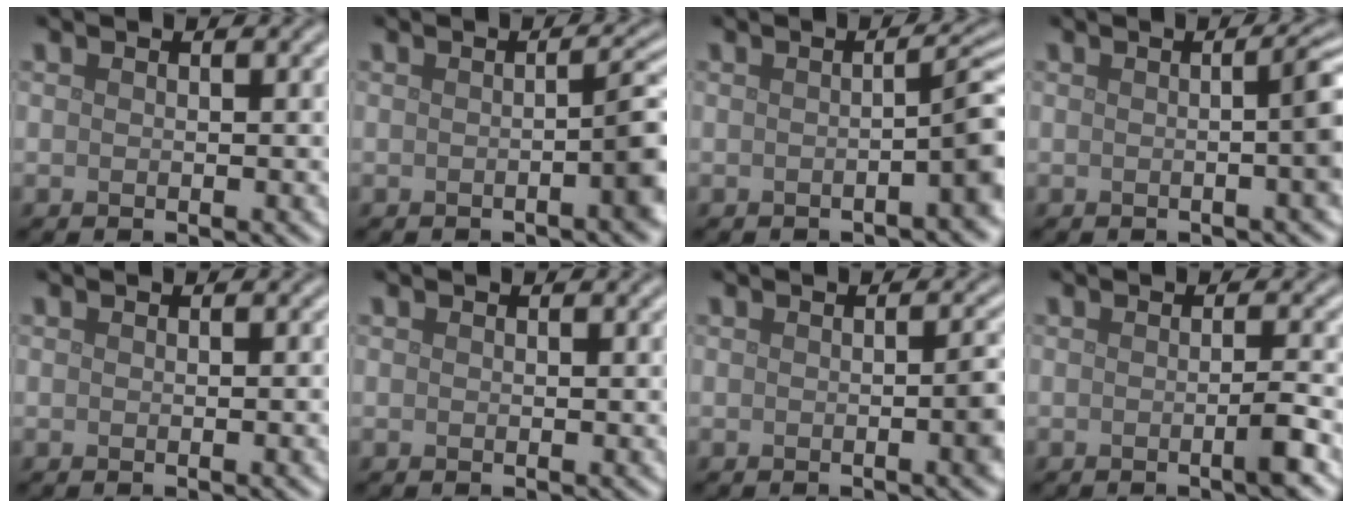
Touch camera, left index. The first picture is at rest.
{"total": 3.1, "force": [-0.5, 0.6, 3.0], "torque": [-0.032, 0.009, -0.012]}
{"total": 3.4, "force": [-1.0, 0.7, 3.2], "torque": [-0.033, 0.013, -0.021]}
{"total": 3.8, "force": [-0.1, 0.8, 3.7], "torque": [-0.037, 0.010, -0.005]}
{"total": 1.0, "force": [-0.1, 0.2, 0.9], "torque": [-0.009, 0.002, -0.001]}
{"total": 0.0}
{"total": 2.1, "force": [-0.3, 0.4, 2.0], "torque": [-0.024, 0.002, -0.005]}
{"total": 2.0, "force": [-0.6, 0.3, 1.9], "torque": [-0.027, -0.001, -0.014]}